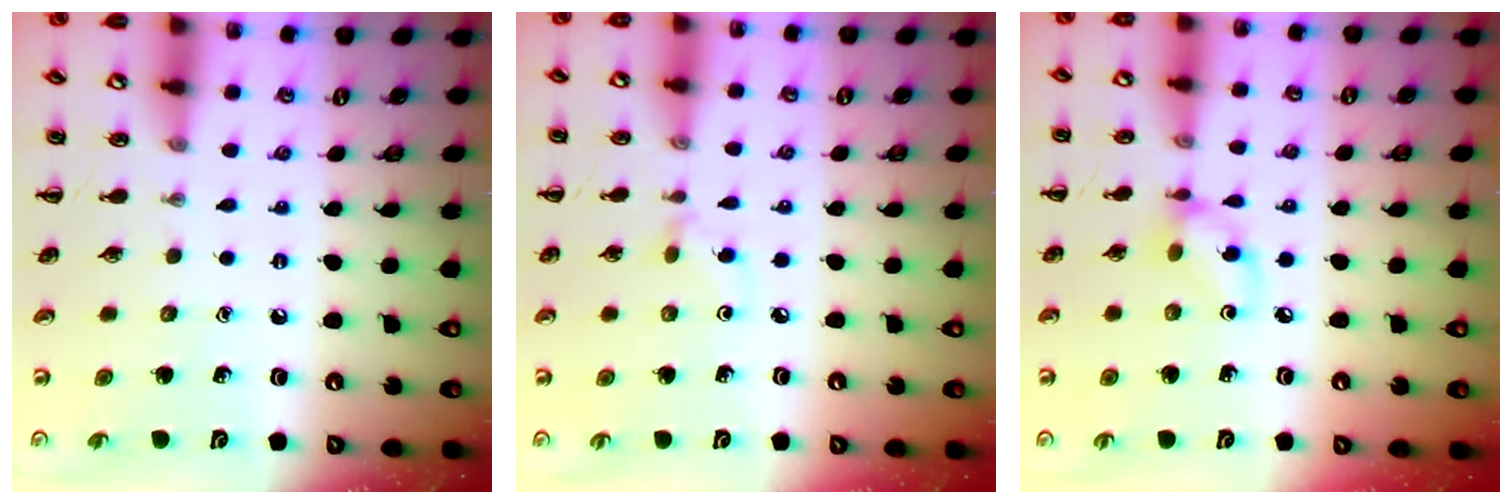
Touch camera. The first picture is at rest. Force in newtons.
{"total": 2.6, "press": 2.3, "slide": 1.1}
{"total": 6.6, "press": 6.6, "slide": 0.1}